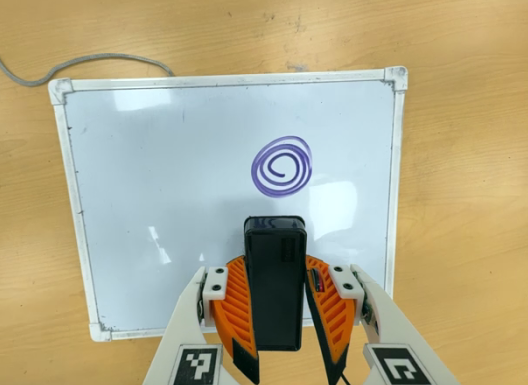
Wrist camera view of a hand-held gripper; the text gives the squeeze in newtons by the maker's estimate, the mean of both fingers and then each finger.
{"total": 9.9, "left": 8.0, "right": 11.9}